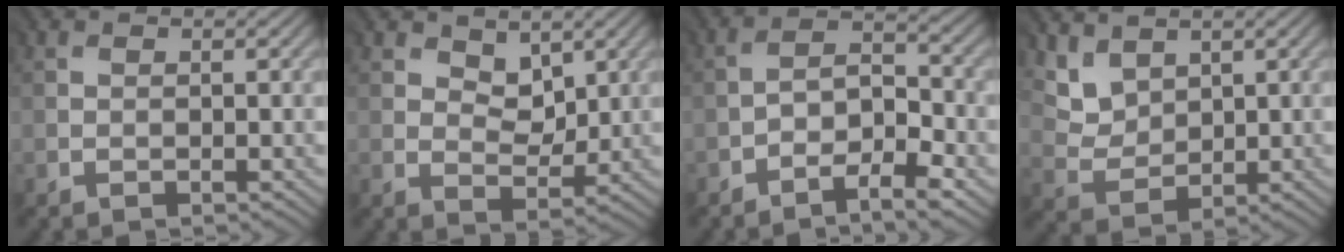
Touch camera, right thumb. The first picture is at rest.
{"total": 4.5, "force": [2.8, 2.8, 2.2], "torque": [-0.039, -0.009, 0.041]}
{"total": 6.9, "force": [-4.4, 2.3, 4.7], "torque": [-0.069, 0.003, -0.080]}
{"total": 4.8, "force": [3.5, 3.0, 1.5], "torque": [-0.057, -0.015, 0.085]}